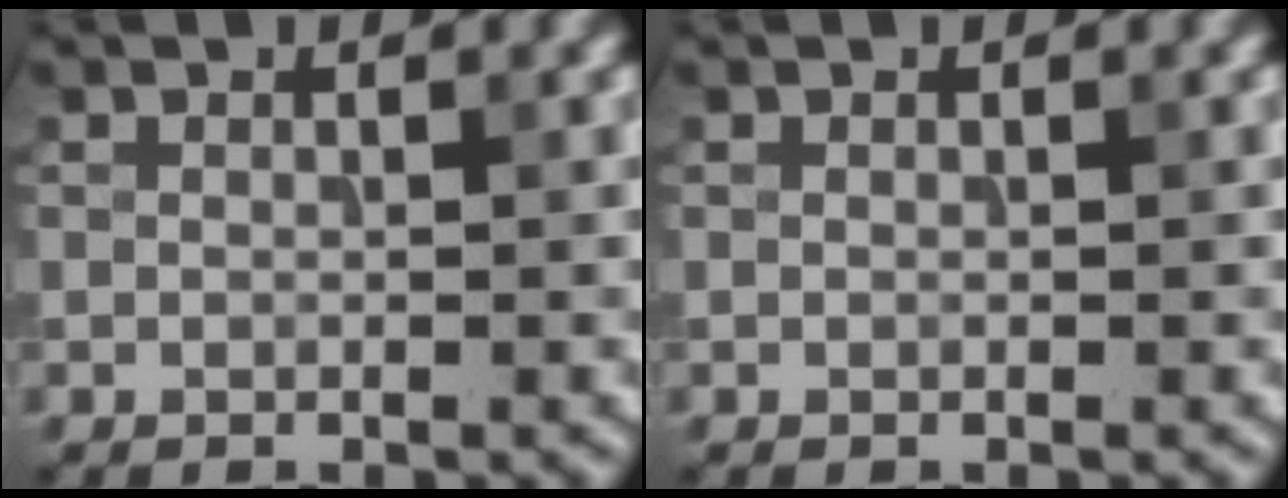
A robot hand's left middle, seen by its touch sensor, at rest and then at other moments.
{"total": 0.0}